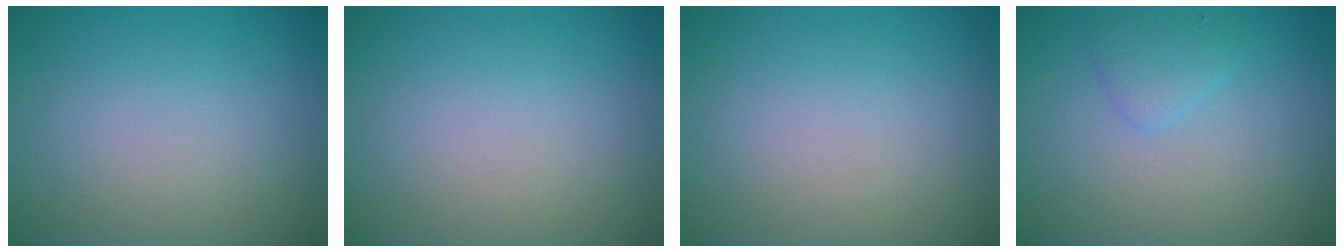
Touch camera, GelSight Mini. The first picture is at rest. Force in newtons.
{"total": 0.0}
{"total": 0.0}
{"total": 1.6, "press": 1.6, "slide": 0.1}